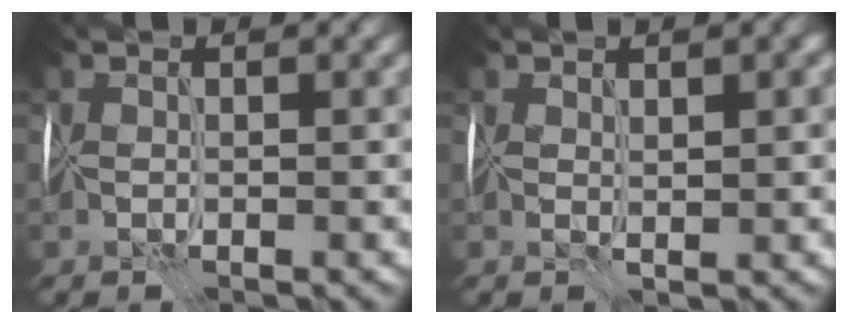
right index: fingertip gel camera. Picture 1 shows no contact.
{"total": 1.2, "force": [0.6, 0.6, 0.9], "torque": [-0.016, 0.001, 0.013]}